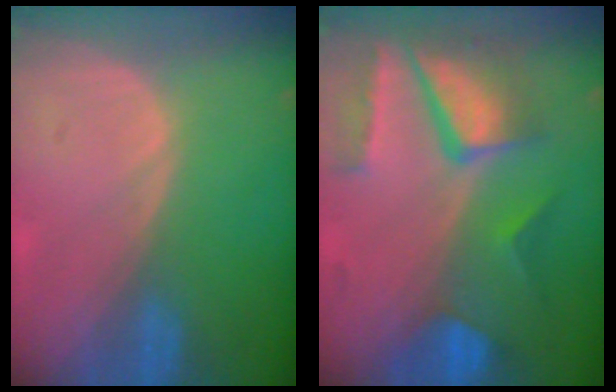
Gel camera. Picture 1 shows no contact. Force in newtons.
{"total": 10.5, "press": 8.8, "slide": 5.7}